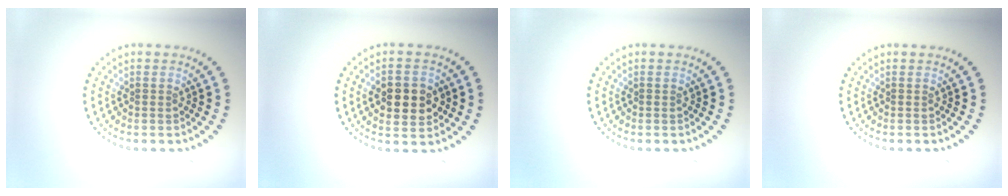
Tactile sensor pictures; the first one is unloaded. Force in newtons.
{"total": 4.5, "press": 4.5, "slide": 0.3}
{"total": 0.0}
{"total": 0.0}